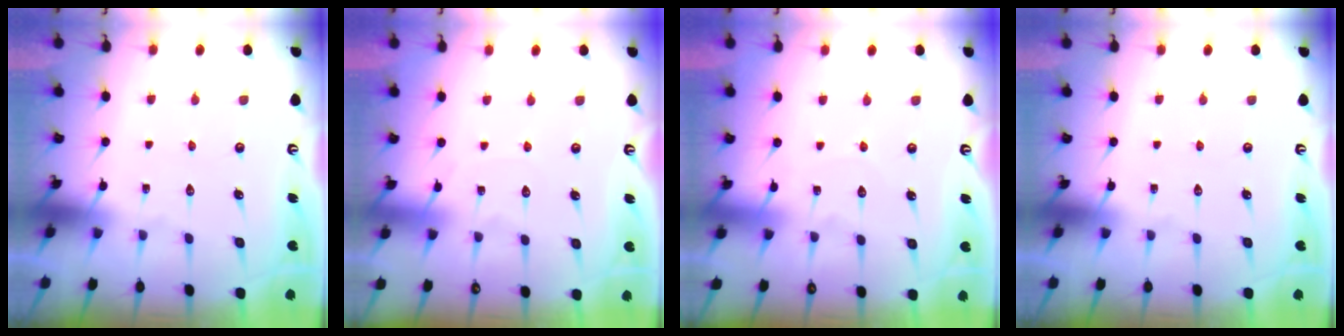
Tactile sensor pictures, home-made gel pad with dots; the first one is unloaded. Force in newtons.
{"total": 3.0, "press": 2.9, "slide": 0.4}
{"total": 3.7, "press": 3.7, "slide": 0.2}
{"total": 0.0}